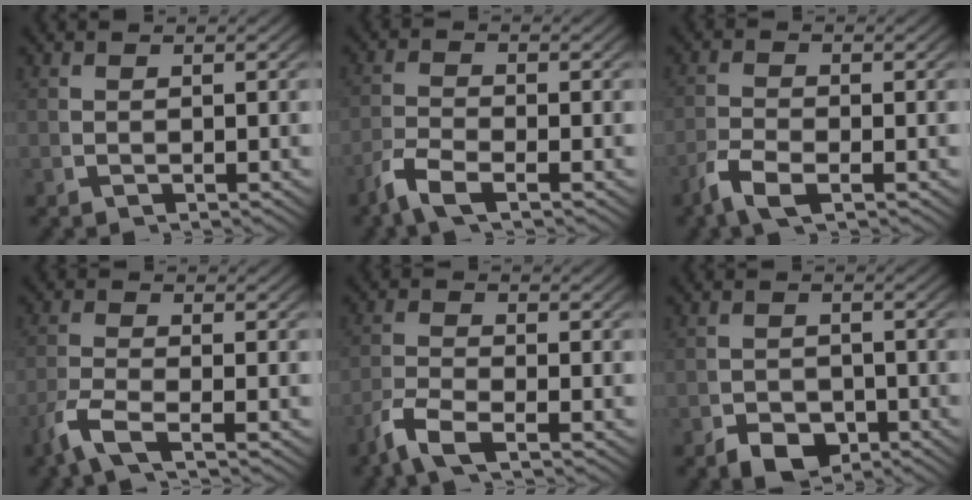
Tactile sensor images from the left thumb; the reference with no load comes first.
{"total": 3.2, "force": [-2.0, 1.1, 2.3], "torque": [-0.058, -0.009, -0.040]}
{"total": 3.1, "force": [-1.8, 1.3, 2.2], "torque": [-0.057, -0.012, -0.032]}
{"total": 3.7, "force": [-2.0, 1.1, 2.9], "torque": [-0.077, -0.012, -0.035]}
{"total": 3.6, "force": [-2.2, 1.2, 2.6], "torque": [-0.065, -0.011, -0.041]}
{"total": 3.7, "force": [-2.4, 2.3, 1.6], "torque": [-0.018, -0.020, -0.038]}